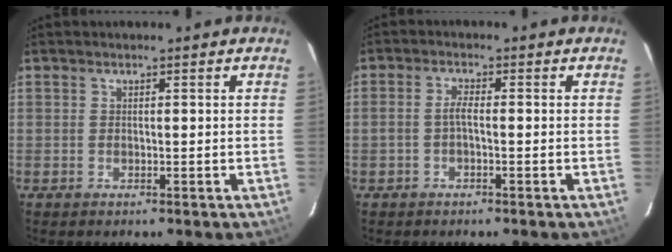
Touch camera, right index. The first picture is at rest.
{"total": 2.0, "force": [-0.7, 0.5, 1.9], "torque": [-0.038, 0.006, -0.014]}